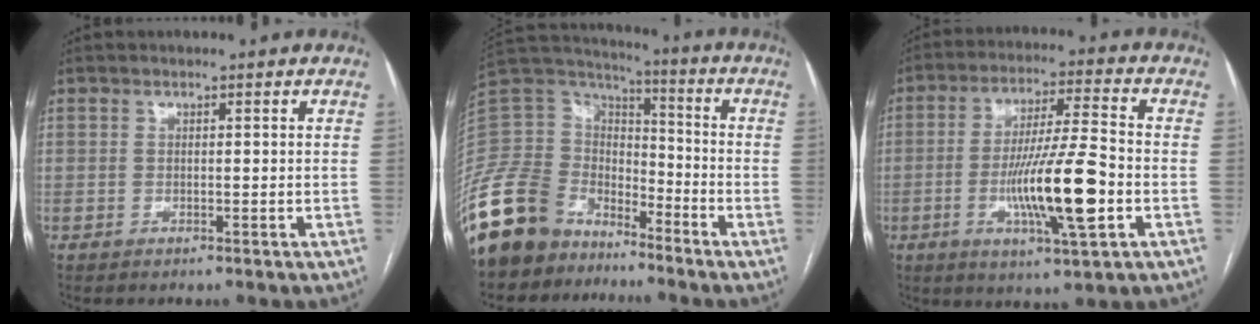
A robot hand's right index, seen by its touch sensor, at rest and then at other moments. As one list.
[{"total": 16.8, "force": [-12.3, 10.1, 5.3], "torque": [-0.125, 0.052, -0.232]}, {"total": 14.1, "force": [-3.6, 0.8, 13.6], "torque": [-0.247, -0.010, -0.062]}]